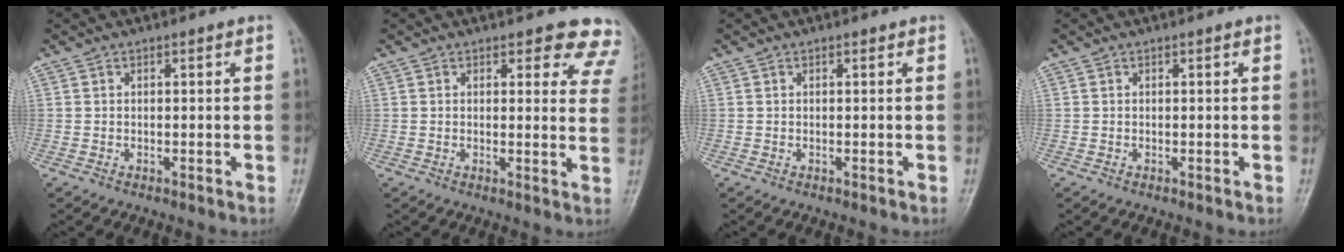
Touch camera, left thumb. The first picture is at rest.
{"total": 9.1, "force": [7.9, 3.8, 2.4], "torque": [0.031, -0.038, 0.056]}
{"total": 0.0}
{"total": 0.0}